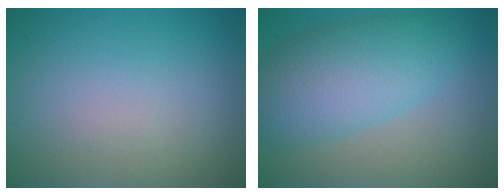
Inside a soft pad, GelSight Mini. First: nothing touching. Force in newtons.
{"total": 7.1, "press": 7.1, "slide": 0.1}